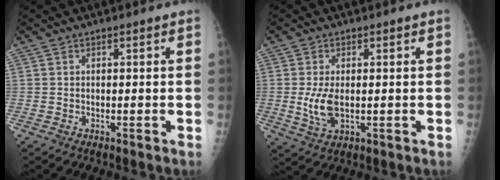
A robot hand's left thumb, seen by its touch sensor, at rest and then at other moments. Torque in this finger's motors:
{"motor_torque": [0.02, 0.07, 0.13, -0.11, 0.08]}